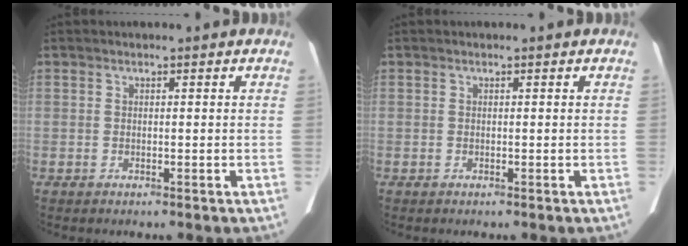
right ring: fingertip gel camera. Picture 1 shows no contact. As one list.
[{"total": 0.0}]